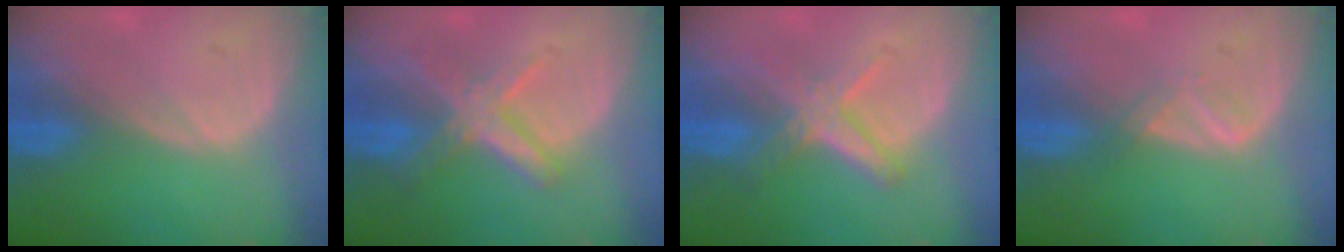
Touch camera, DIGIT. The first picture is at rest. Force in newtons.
{"total": 7.0, "press": 6.1, "slide": 3.4}
{"total": 6.0, "press": 5.4, "slide": 2.5}
{"total": 1.8, "press": 1.7, "slide": 0.3}